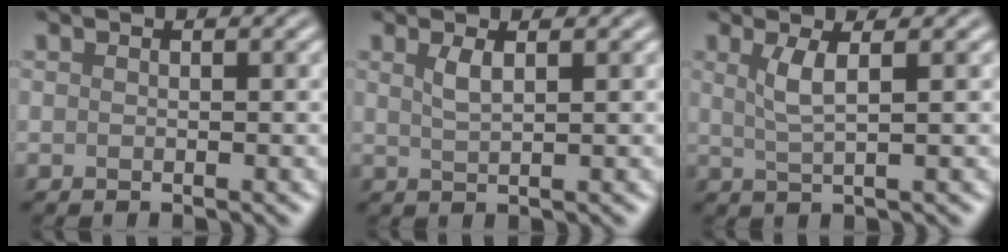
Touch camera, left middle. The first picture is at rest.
{"total": 1.6, "force": [0.8, 0.5, 1.3], "torque": [-0.027, -0.001, 0.015]}
{"total": 2.6, "force": [0.8, 0.6, 2.3], "torque": [-0.044, -0.003, 0.017]}